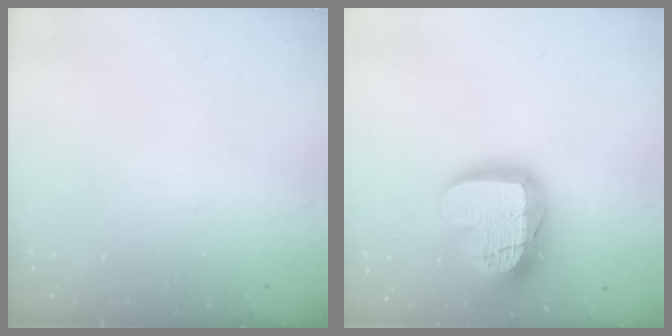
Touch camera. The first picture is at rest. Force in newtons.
{"total": 21.4, "press": 21.3, "slide": 1.7}